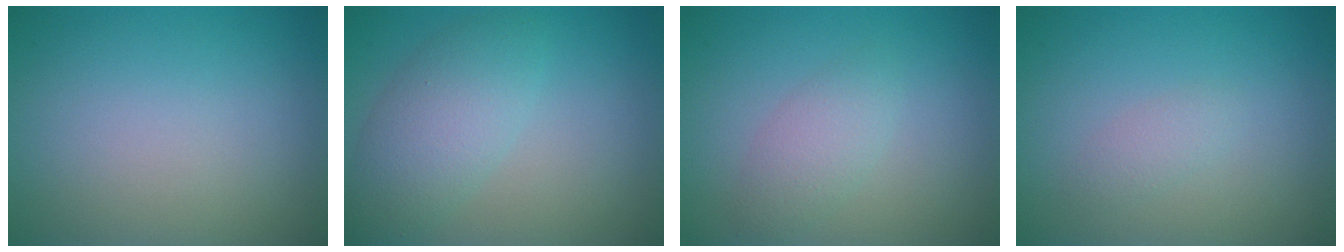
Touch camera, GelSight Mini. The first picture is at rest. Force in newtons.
{"total": 4.4, "press": 4.3, "slide": 0.2}
{"total": 2.1, "press": 2.1, "slide": 0.1}
{"total": 1.1, "press": 1.1, "slide": 0.0}